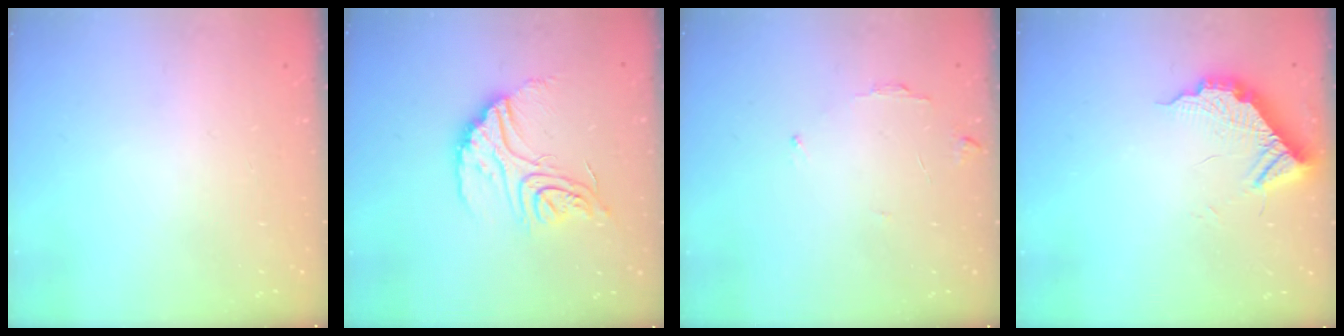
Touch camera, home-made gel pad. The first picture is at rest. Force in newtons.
{"total": 16.5, "press": 16.5, "slide": 1.6}
{"total": 5.4, "press": 5.4, "slide": 0.5}
{"total": 11.0, "press": 11.0, "slide": 0.6}